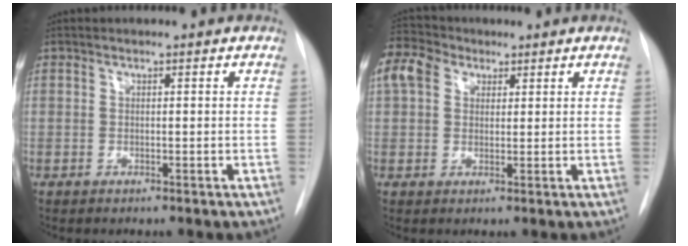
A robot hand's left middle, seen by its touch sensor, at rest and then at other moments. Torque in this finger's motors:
{"motor_torque": [0.37, -0.34, 0.55, 0.14]}